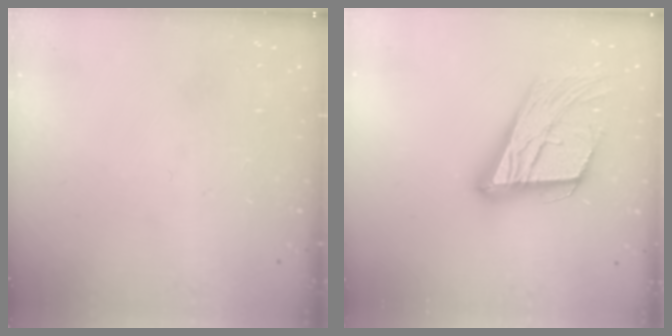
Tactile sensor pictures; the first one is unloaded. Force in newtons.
{"total": 22.7, "press": 22.3, "slide": 4.0}